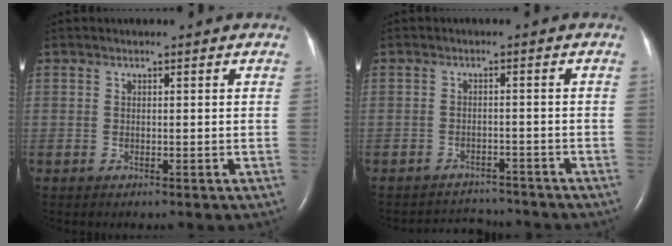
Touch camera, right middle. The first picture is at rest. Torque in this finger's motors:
{"motor_torque": [-0.08, -0.04, -0.08, -0.01]}